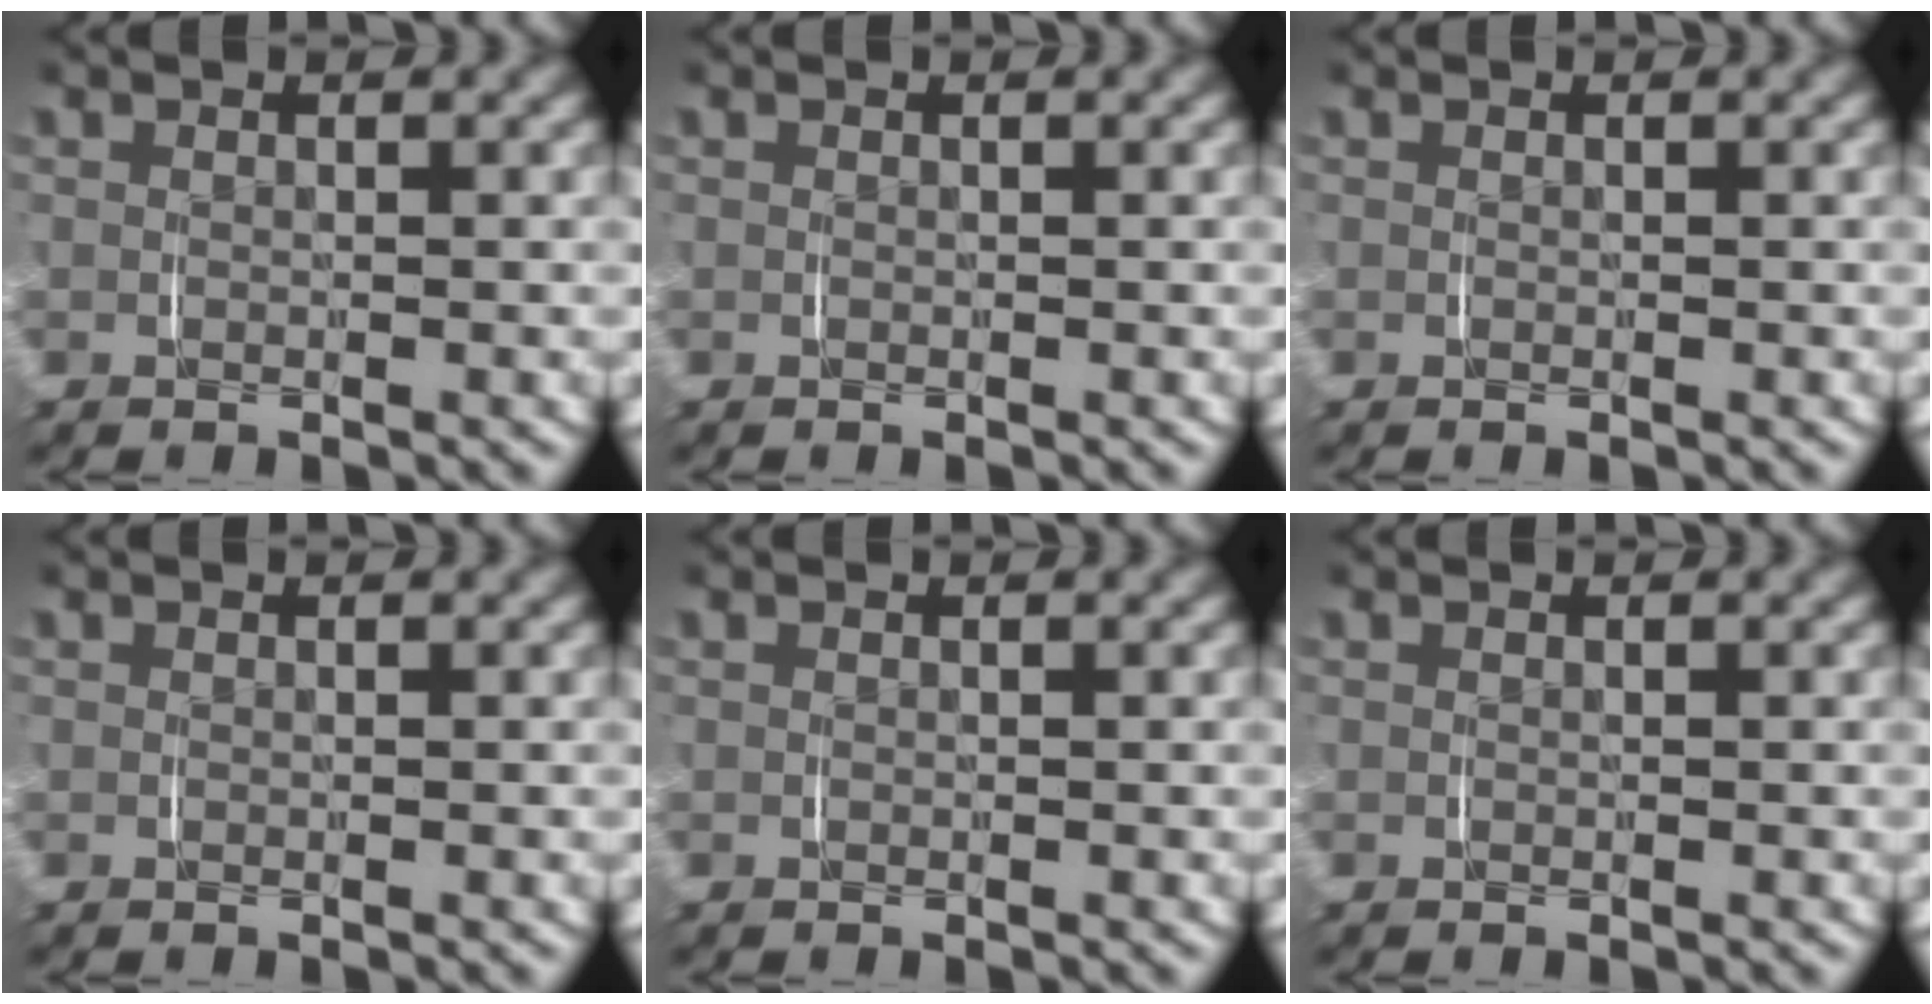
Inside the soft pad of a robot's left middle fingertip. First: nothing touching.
{"total": 0.0}
{"total": 0.0}
{"total": 0.0}
{"total": 0.0}
{"total": 0.0}